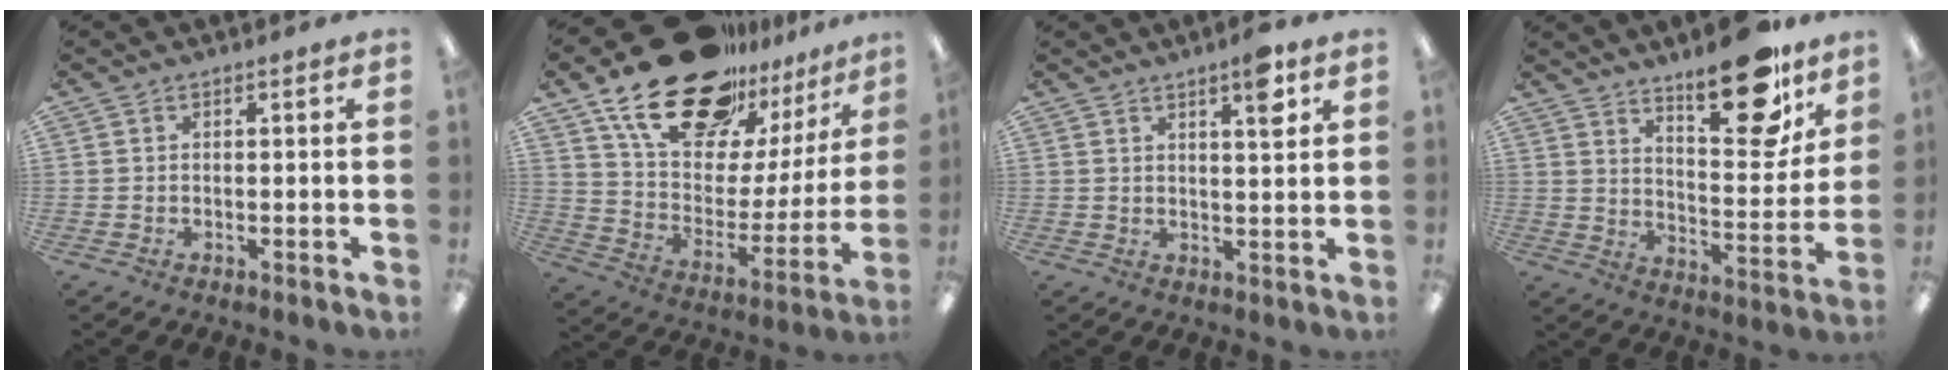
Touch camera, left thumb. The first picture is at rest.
{"total": 25.3, "force": [18.3, 12.6, 12.0], "torque": [-0.205, -0.102, 0.329]}
{"total": 5.7, "force": [3.5, 1.1, 4.4], "torque": [-0.056, -0.016, 0.051]}
{"total": 18.4, "force": [13.7, 6.1, 10.7], "torque": [-0.140, -0.093, 0.223]}